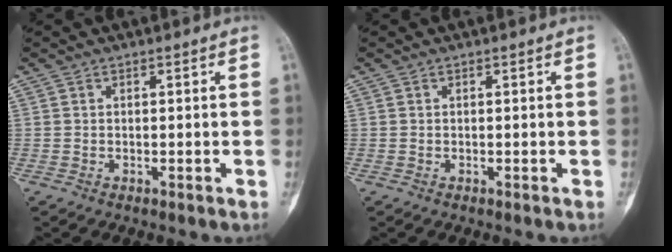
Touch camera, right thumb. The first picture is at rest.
{"total": 0.0}